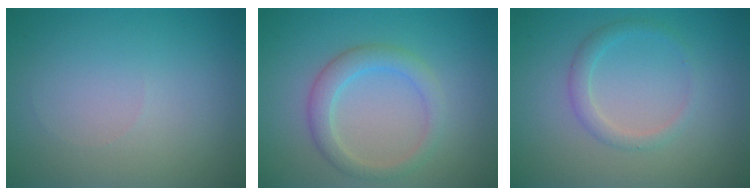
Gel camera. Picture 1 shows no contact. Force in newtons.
{"total": 2.9, "press": 2.9, "slide": 0.1}
{"total": 1.7, "press": 1.7, "slide": 0.0}